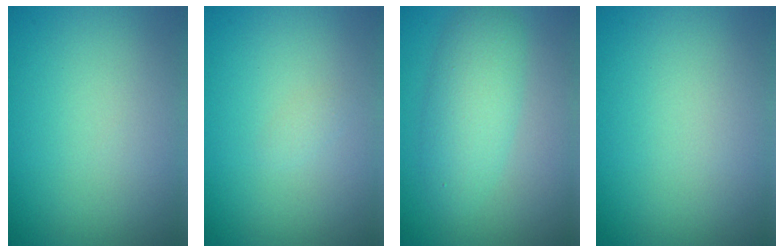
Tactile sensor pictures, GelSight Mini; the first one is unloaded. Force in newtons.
{"total": 0.6, "press": 0.6, "slide": 0.1}
{"total": 4.0, "press": 4.0, "slide": 0.1}
{"total": 0.0}